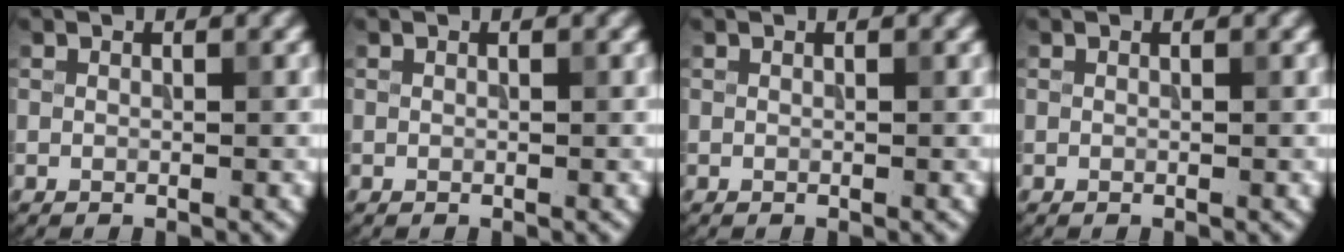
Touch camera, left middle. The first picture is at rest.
{"total": 0.0}
{"total": 0.0}
{"total": 0.0}